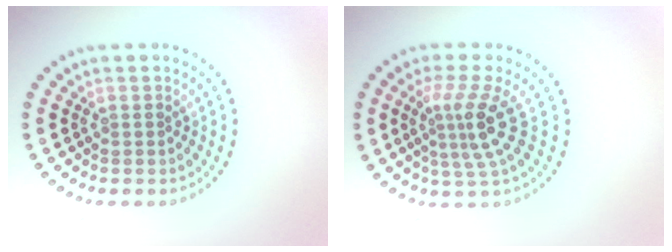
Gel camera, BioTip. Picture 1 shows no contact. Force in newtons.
{"total": 3.9, "press": 2.7, "slide": 2.8}